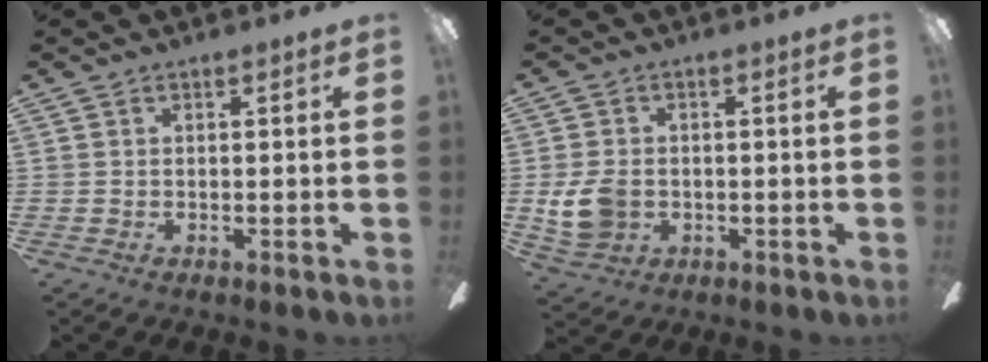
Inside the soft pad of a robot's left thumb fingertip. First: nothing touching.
{"total": 7.7, "force": [-1.0, 6.1, 4.6], "torque": [-0.103, 0.008, -0.018]}